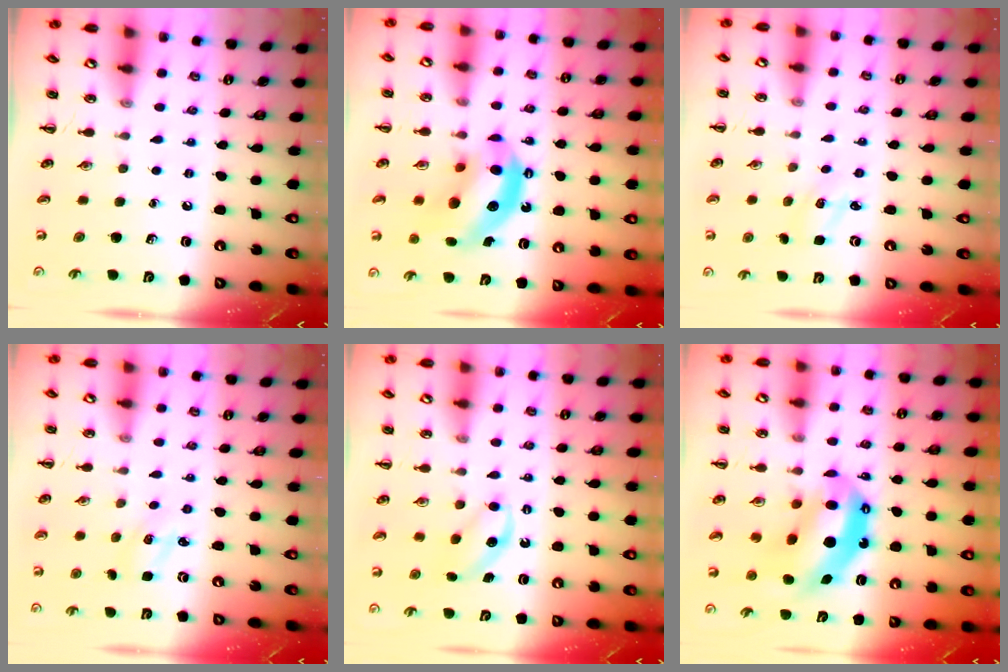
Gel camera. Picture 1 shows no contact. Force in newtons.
{"total": 13.3, "press": 12.8, "slide": 3.7}
{"total": 2.2, "press": 2.1, "slide": 0.6}
{"total": 2.2, "press": 2.1, "slide": 0.6}
{"total": 5.6, "press": 5.4, "slide": 1.5}
{"total": 12.5, "press": 12.0, "slide": 3.2}